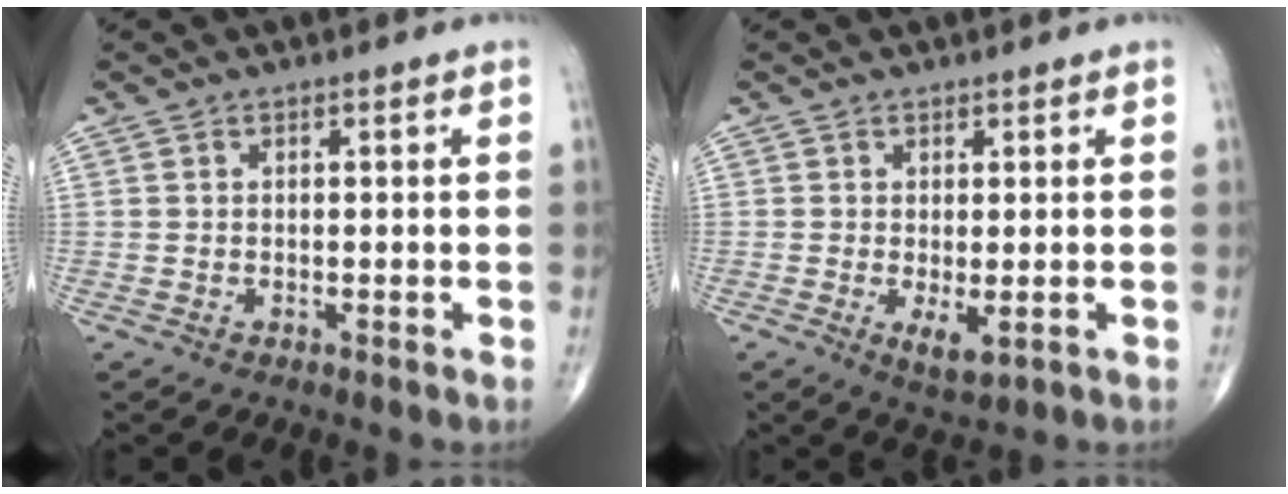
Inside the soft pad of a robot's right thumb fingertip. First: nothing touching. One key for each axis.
{"total": 1.9, "fx": -0.2, "fy": 0.7, "fz": 1.8, "tx": -0.031, "ty": -0.008, "tz": 0.001}